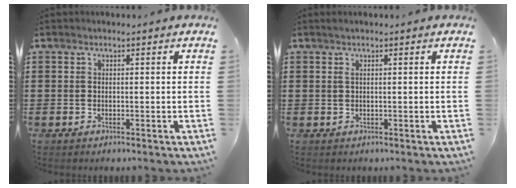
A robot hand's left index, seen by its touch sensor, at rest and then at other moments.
{"total": 0.9, "force": [0.3, 0.0, 0.8], "torque": [-0.016, 0.000, 0.006]}